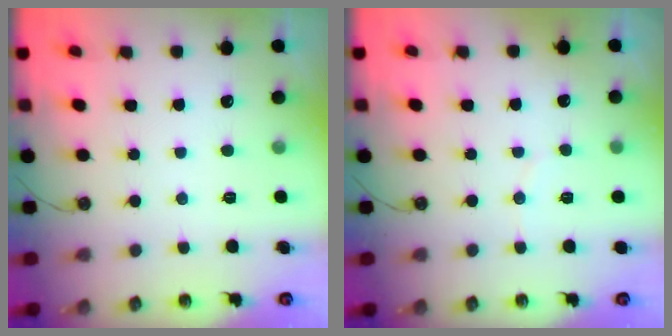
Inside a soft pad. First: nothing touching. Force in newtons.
{"total": 3.3, "press": 3.2, "slide": 0.8}